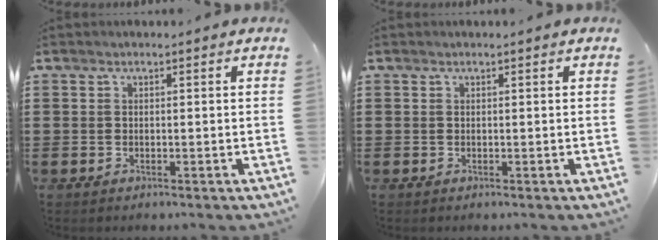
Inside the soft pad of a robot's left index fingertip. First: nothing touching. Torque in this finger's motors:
{"motor_torque": [0.01, 0.01, 0.00, -0.01]}